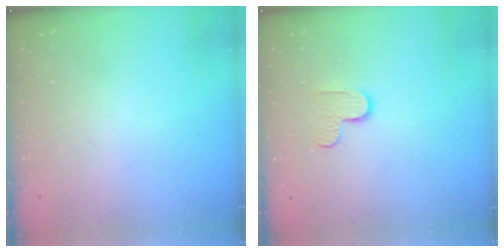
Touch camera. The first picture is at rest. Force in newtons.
{"total": 5.6, "press": 5.5, "slide": 0.4}